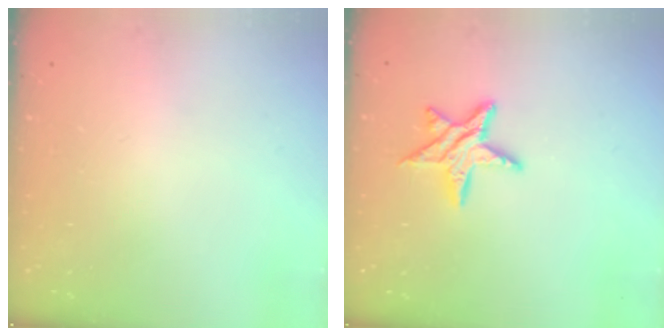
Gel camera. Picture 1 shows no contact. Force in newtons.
{"total": 10.0, "press": 10.0, "slide": 0.3}